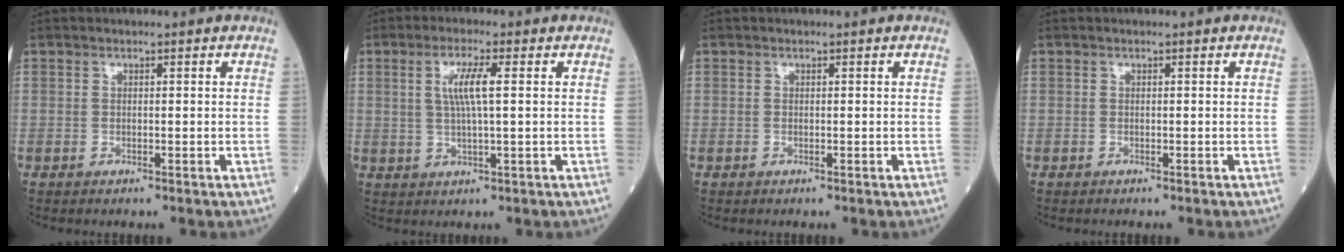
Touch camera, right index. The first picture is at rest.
{"total": 5.0, "force": [1.2, 0.2, 4.9], "torque": [-0.098, 0.003, 0.027]}
{"total": 0.0}
{"total": 0.0}